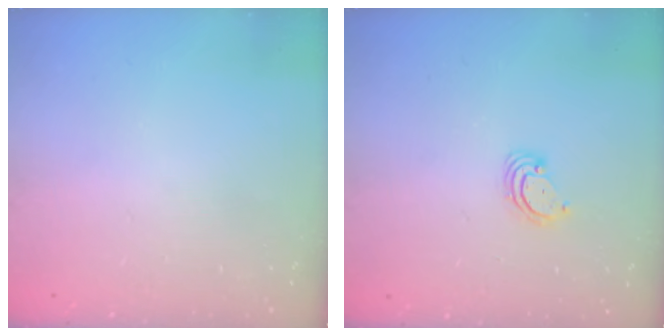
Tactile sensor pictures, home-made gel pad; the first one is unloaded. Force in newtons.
{"total": 3.6, "press": 3.6, "slide": 0.4}